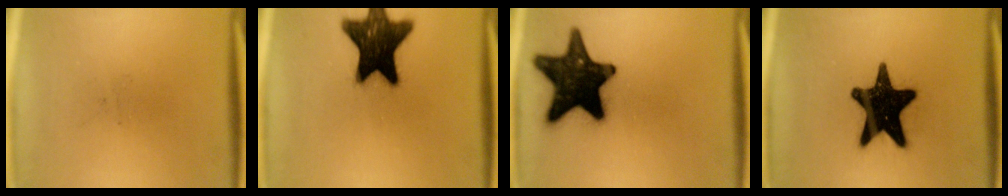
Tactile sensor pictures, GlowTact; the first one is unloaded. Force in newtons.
{"total": 17.8}
{"total": 19.0}
{"total": 19.1}